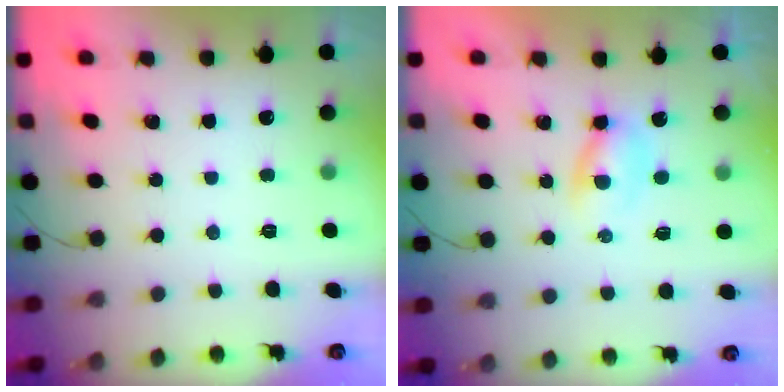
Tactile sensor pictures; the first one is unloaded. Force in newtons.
{"total": 2.2, "press": 2.0, "slide": 1.0}